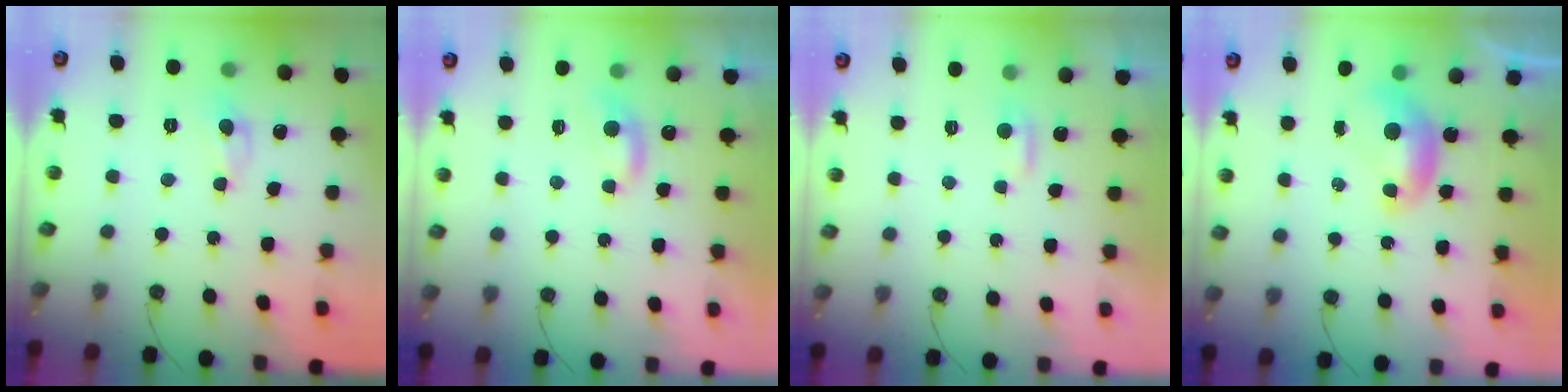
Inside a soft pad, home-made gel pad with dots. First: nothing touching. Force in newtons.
{"total": 0.9, "press": 0.1, "slide": 0.9}
{"total": 2.2, "press": 2.1, "slide": 0.4}
{"total": 0.0}